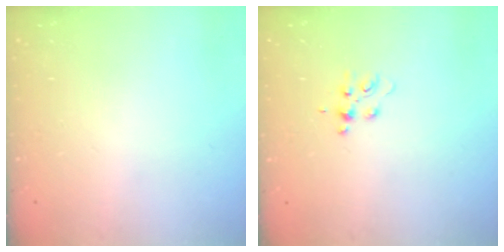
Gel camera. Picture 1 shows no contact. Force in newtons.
{"total": 5.6, "press": 5.6, "slide": 0.6}